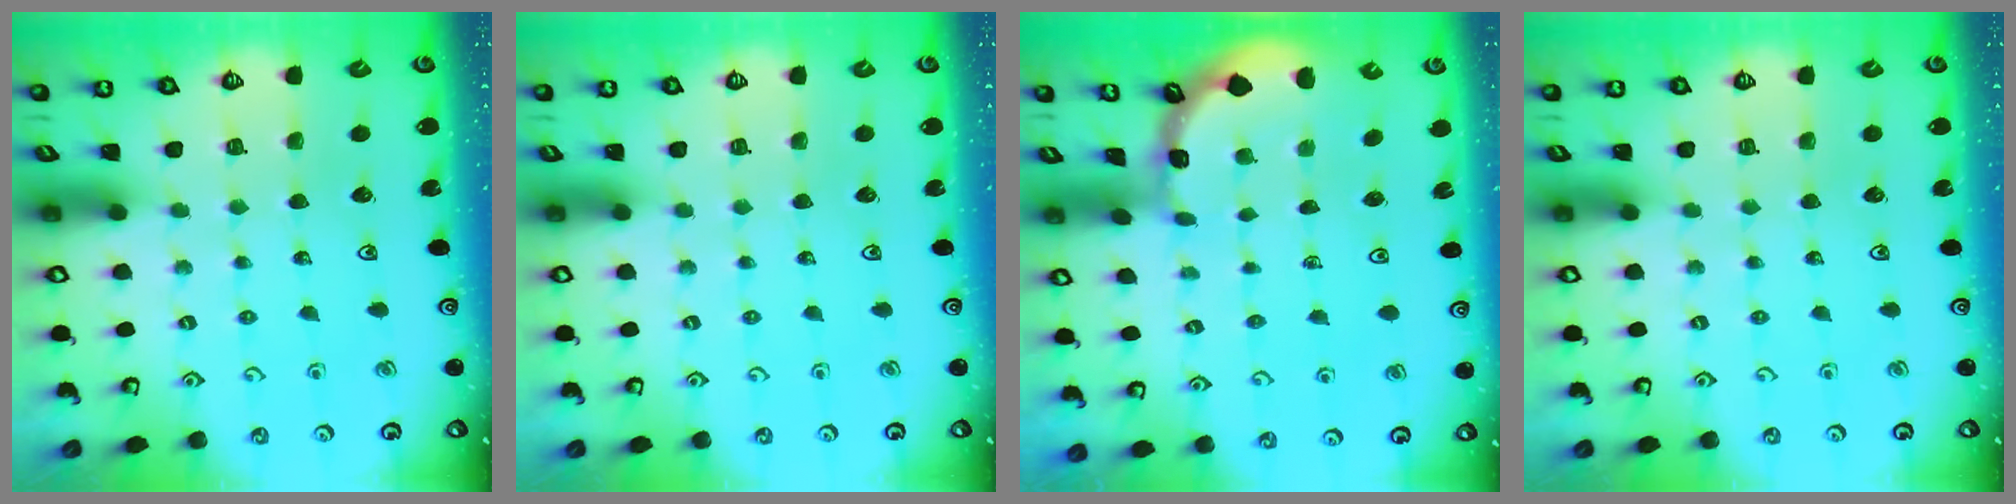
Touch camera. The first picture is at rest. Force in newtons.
{"total": 0.0}
{"total": 1.1, "press": 1.0, "slide": 0.1}
{"total": 0.0}